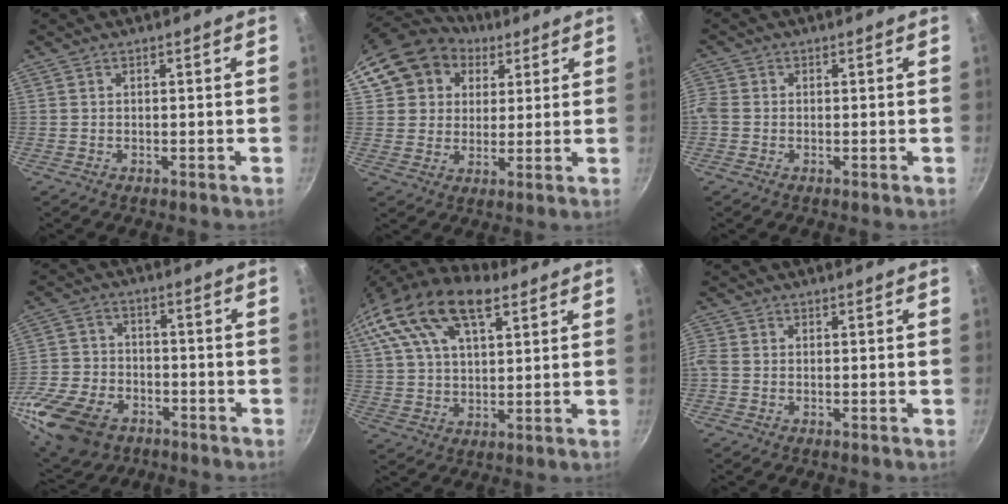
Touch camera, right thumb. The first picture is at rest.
{"total": 15.4, "force": [6.9, 12.5, 5.8], "torque": [-0.094, 0.015, 0.117]}
{"total": 3.2, "force": [-0.6, 2.8, 1.5], "torque": [-0.033, 0.004, -0.020]}
{"total": 17.8, "force": [-8.8, 11.8, 10.0], "torque": [-0.199, 0.030, -0.161]}
{"total": 23.8, "force": [12.6, 12.2, 16.1], "torque": [-0.325, 0.030, 0.221]}
{"total": 2.5, "force": [-0.5, 2.0, 1.3], "torque": [-0.032, 0.004, -0.019]}